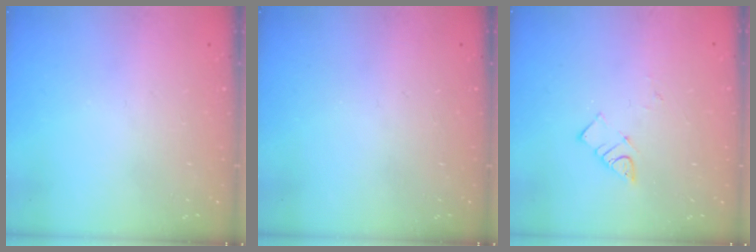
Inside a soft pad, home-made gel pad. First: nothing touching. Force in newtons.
{"total": 0.0}
{"total": 3.9, "press": 3.9, "slide": 0.5}